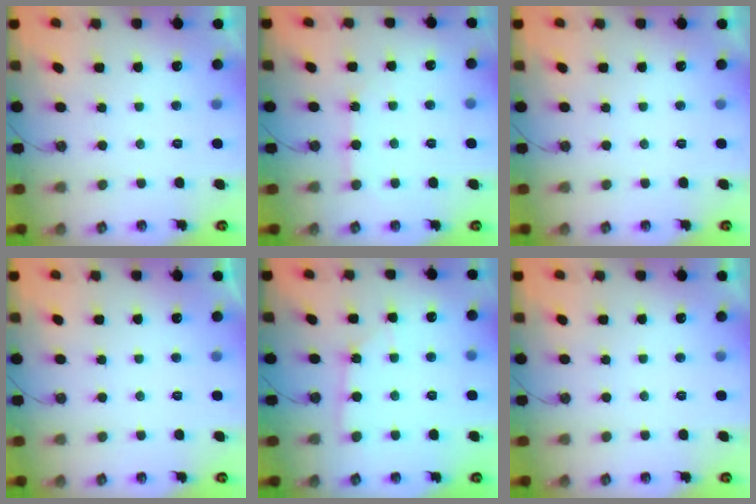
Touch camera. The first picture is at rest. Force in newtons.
{"total": 4.6, "press": 4.6, "slide": 0.6}
{"total": 0.0}
{"total": 0.0}
{"total": 2.5, "press": 2.5, "slide": 0.2}
{"total": 0.0}